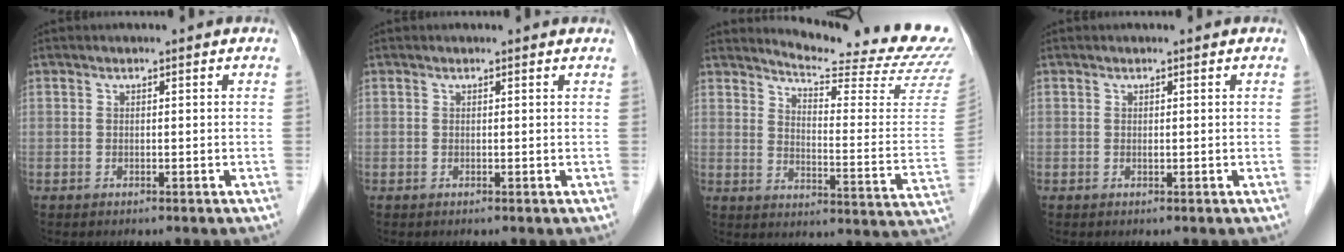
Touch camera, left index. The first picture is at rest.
{"total": 1.7, "force": [1.6, 0.2, 0.2], "torque": [-0.012, 0.004, 0.013]}
{"total": 19.8, "force": [19.0, -0.4, 5.6], "torque": [-0.090, -0.129, 0.225]}
{"total": 0.6, "force": [0.5, 0.0, 0.4], "torque": [-0.009, 0.002, 0.008]}